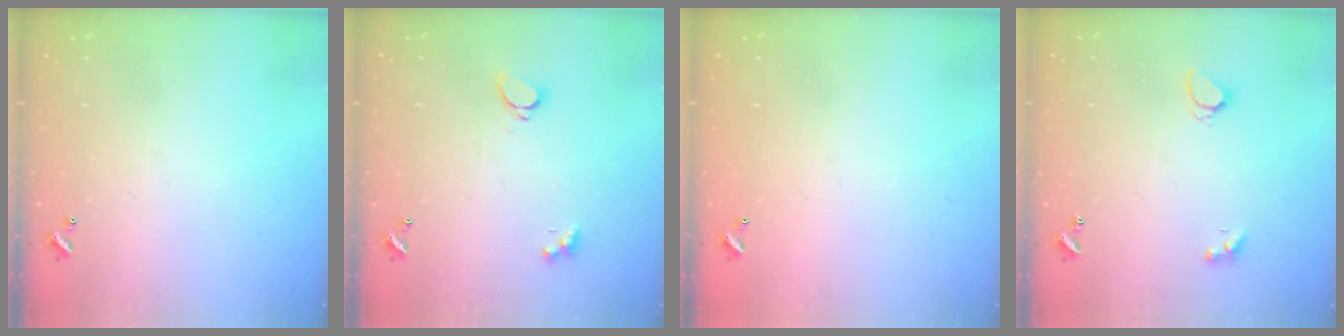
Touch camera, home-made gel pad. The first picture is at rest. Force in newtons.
{"total": 1.7, "press": 1.7, "slide": 0.3}
{"total": 2.8, "press": 2.8, "slide": 0.1}
{"total": 2.1, "press": 2.0, "slide": 0.6}